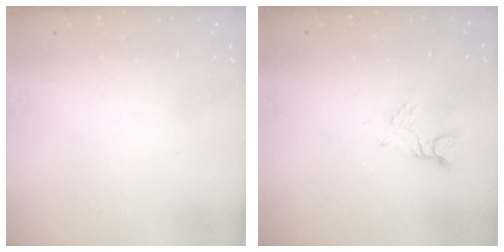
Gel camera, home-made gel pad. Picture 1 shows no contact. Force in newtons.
{"total": 2.6, "press": 2.6, "slide": 0.1}